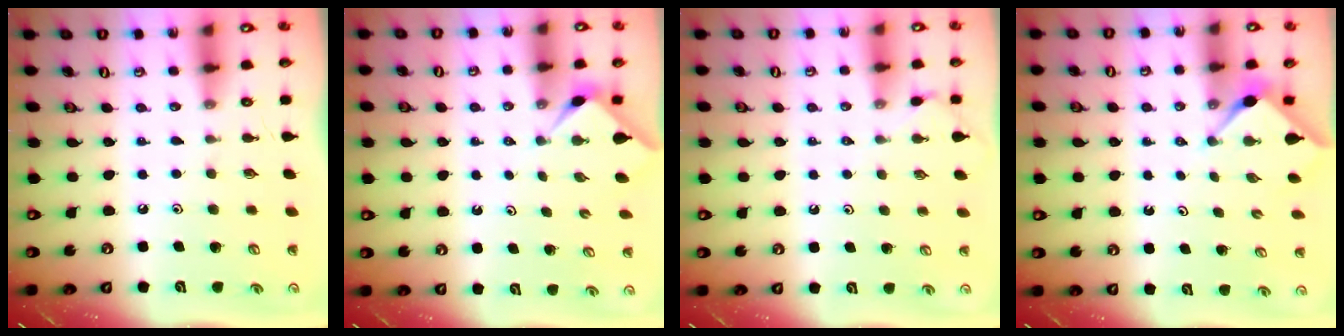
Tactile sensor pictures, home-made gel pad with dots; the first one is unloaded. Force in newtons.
{"total": 3.4, "press": 3.4, "slide": 0.4}
{"total": 2.1, "press": 2.1, "slide": 0.3}
{"total": 3.0, "press": 2.9, "slide": 0.5}